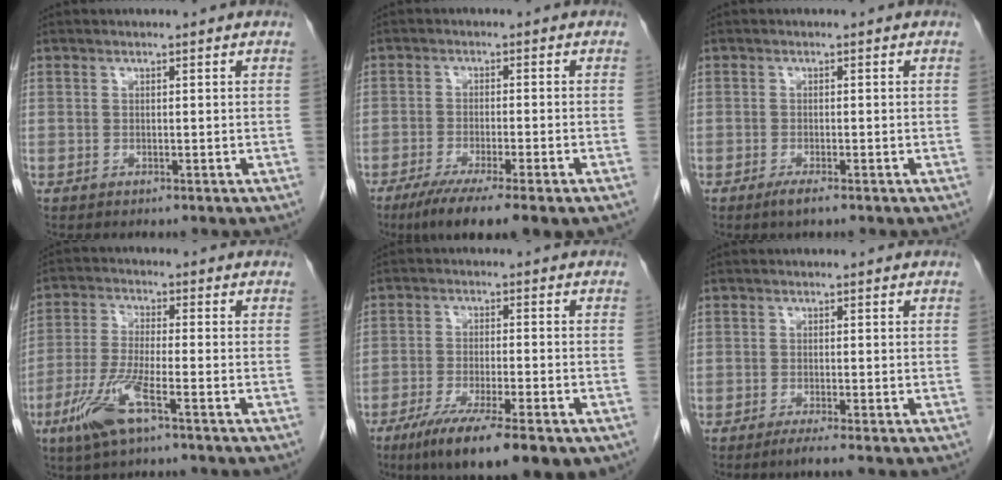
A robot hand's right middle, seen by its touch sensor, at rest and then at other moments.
{"total": 10.2, "force": [-7.0, 0.3, 7.4], "torque": [-0.111, -0.024, -0.106]}
{"total": 1.7, "force": [-1.2, 0.1, 1.3], "torque": [-0.030, -0.005, -0.023]}
{"total": 7.9, "force": [-4.1, 0.7, 6.7], "torque": [-0.151, -0.011, -0.082]}
{"total": 14.1, "force": [-9.1, 2.4, 10.5], "torque": [-0.146, -0.029, -0.143]}
{"total": 1.8, "force": [-1.3, -0.5, 1.1], "torque": [-0.024, -0.003, -0.027]}